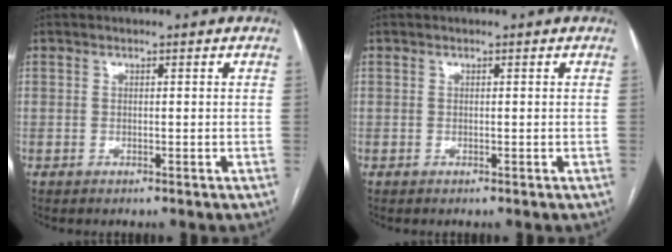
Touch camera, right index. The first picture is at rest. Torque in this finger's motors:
{"motor_torque": [0.00, 0.00, 0.00, 0.00]}